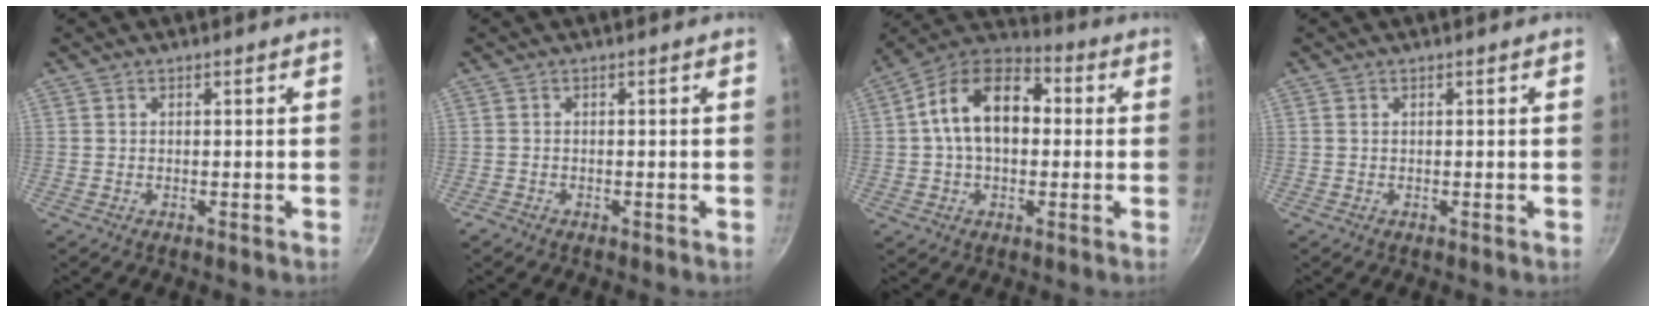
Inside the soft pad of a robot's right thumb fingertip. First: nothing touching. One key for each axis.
{"total": 0.7, "fx": -0.5, "fy": 0.4, "fz": 0.2, "tx": -0.008, "ty": 0.005, "tz": -0.011}
{"total": 15.2, "fx": 1.4, "fy": 9.9, "fz": 11.5, "tx": -0.156, "ty": 0.033, "tz": 0.001}
{"total": 0.0}